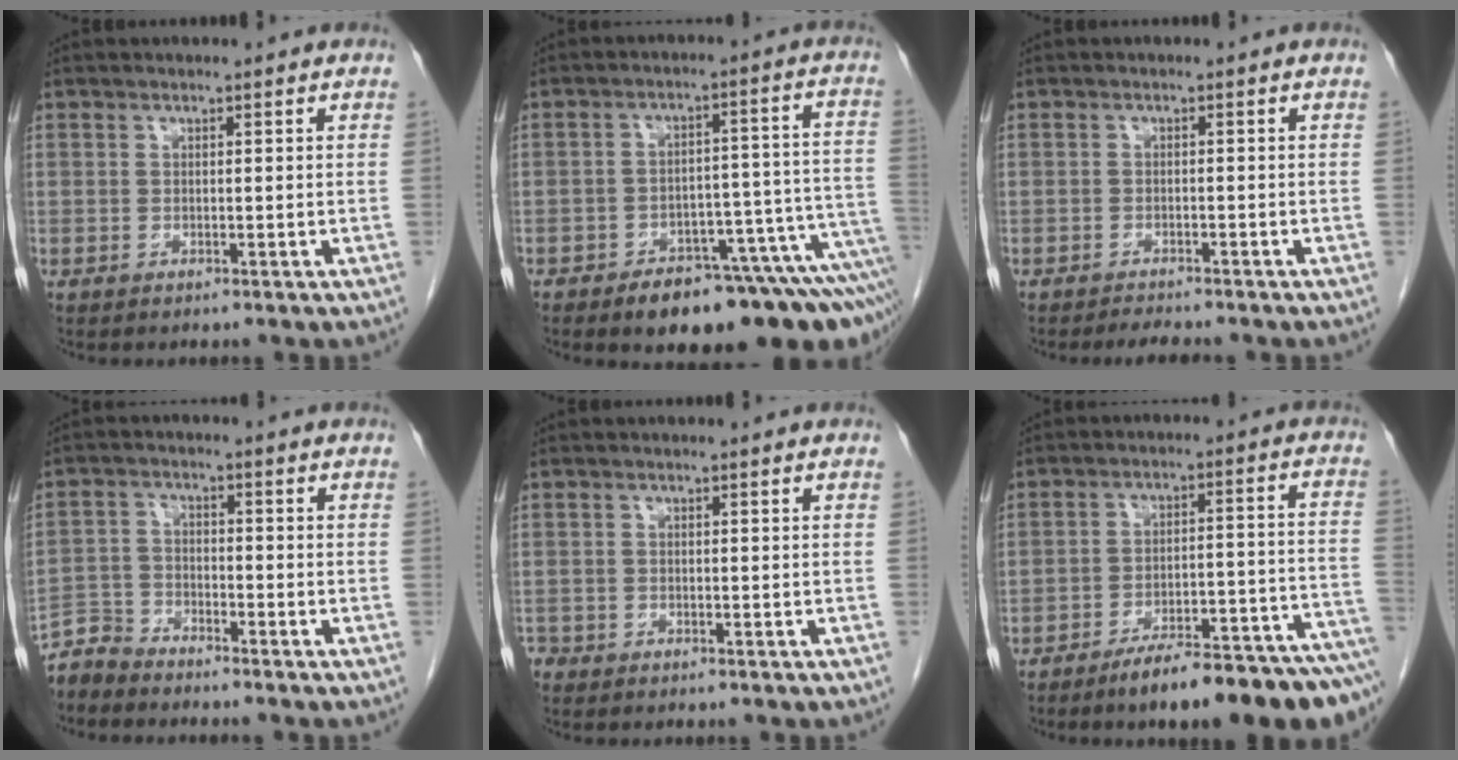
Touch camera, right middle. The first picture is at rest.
{"total": 16.5, "force": [-11.3, 4.6, 11.1], "torque": [-0.054, 0.038, -0.146]}
{"total": 2.3, "force": [-2.2, 0.1, 0.7], "torque": [-0.017, -0.009, -0.033]}
{"total": 4.5, "force": [-4.4, 0.7, -0.5], "torque": [0.011, -0.008, -0.087]}
{"total": 1.8, "force": [-1.5, 1.1, 0.2], "torque": [-0.009, 0.001, -0.027]}
{"total": 16.3, "force": [-13.0, 1.1, 9.9], "torque": [-0.085, 0.033, -0.191]}